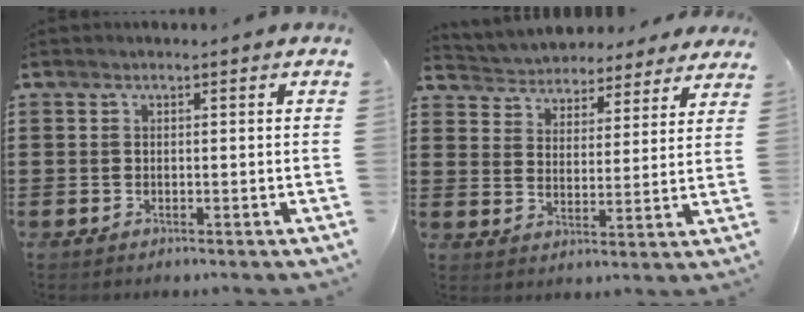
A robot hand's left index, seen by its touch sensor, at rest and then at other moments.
{"total": 4.0, "force": [3.8, 0.6, -0.6], "torque": [-0.013, -0.026, 0.064]}